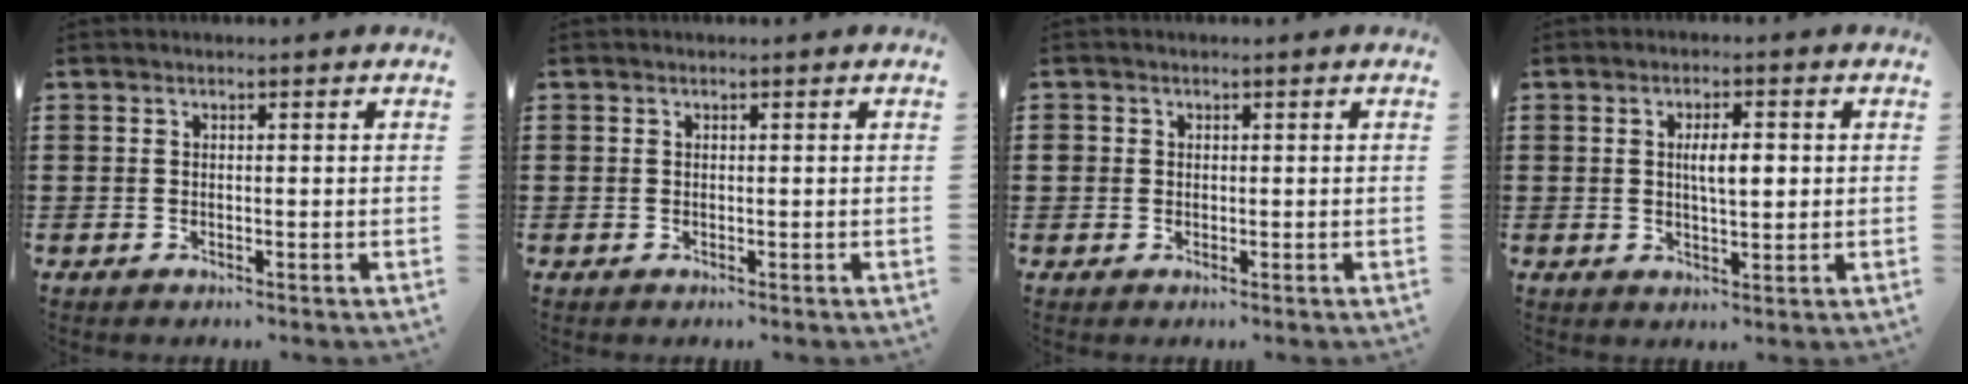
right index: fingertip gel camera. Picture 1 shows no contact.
{"total": 0.0}
{"total": 0.9, "force": [0.1, 0.9, 0.1], "torque": [-0.004, 0.005, 0.002]}
{"total": 4.2, "force": [0.5, 1.3, 3.9], "torque": [-0.067, 0.002, 0.005]}